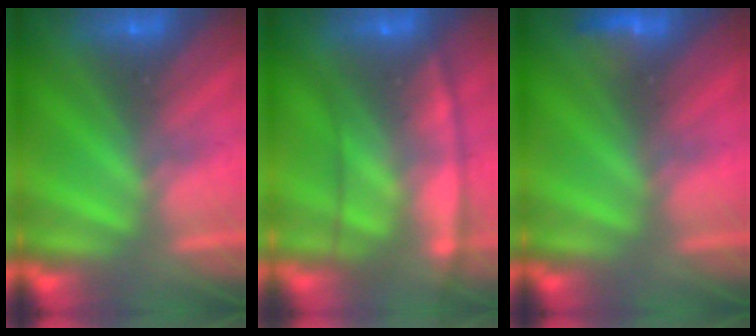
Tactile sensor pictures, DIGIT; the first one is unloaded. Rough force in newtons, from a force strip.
{"total": 5.8}
{"total": 2.9}